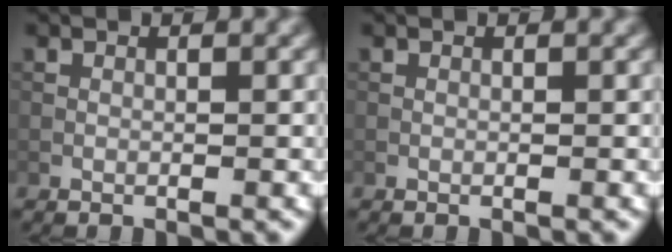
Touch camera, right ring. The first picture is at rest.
{"total": 0.0}